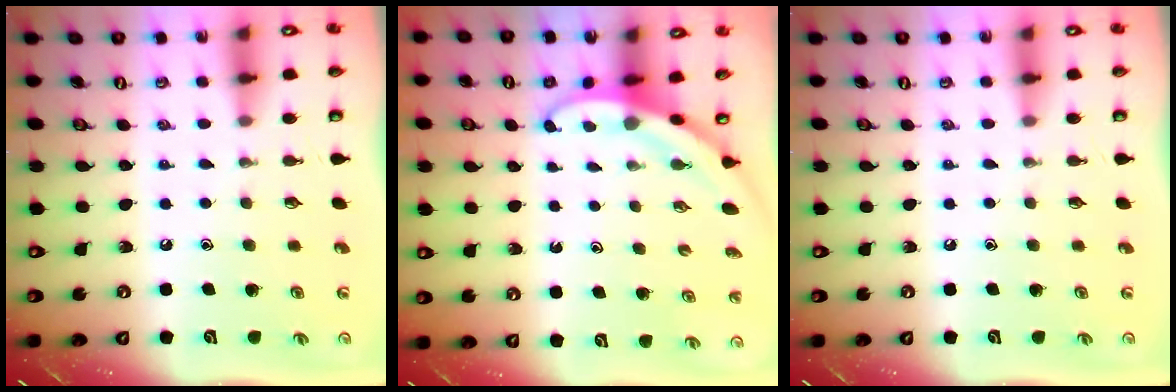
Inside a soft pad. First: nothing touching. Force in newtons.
{"total": 3.4, "press": 3.4, "slide": 0.1}
{"total": 0.0}